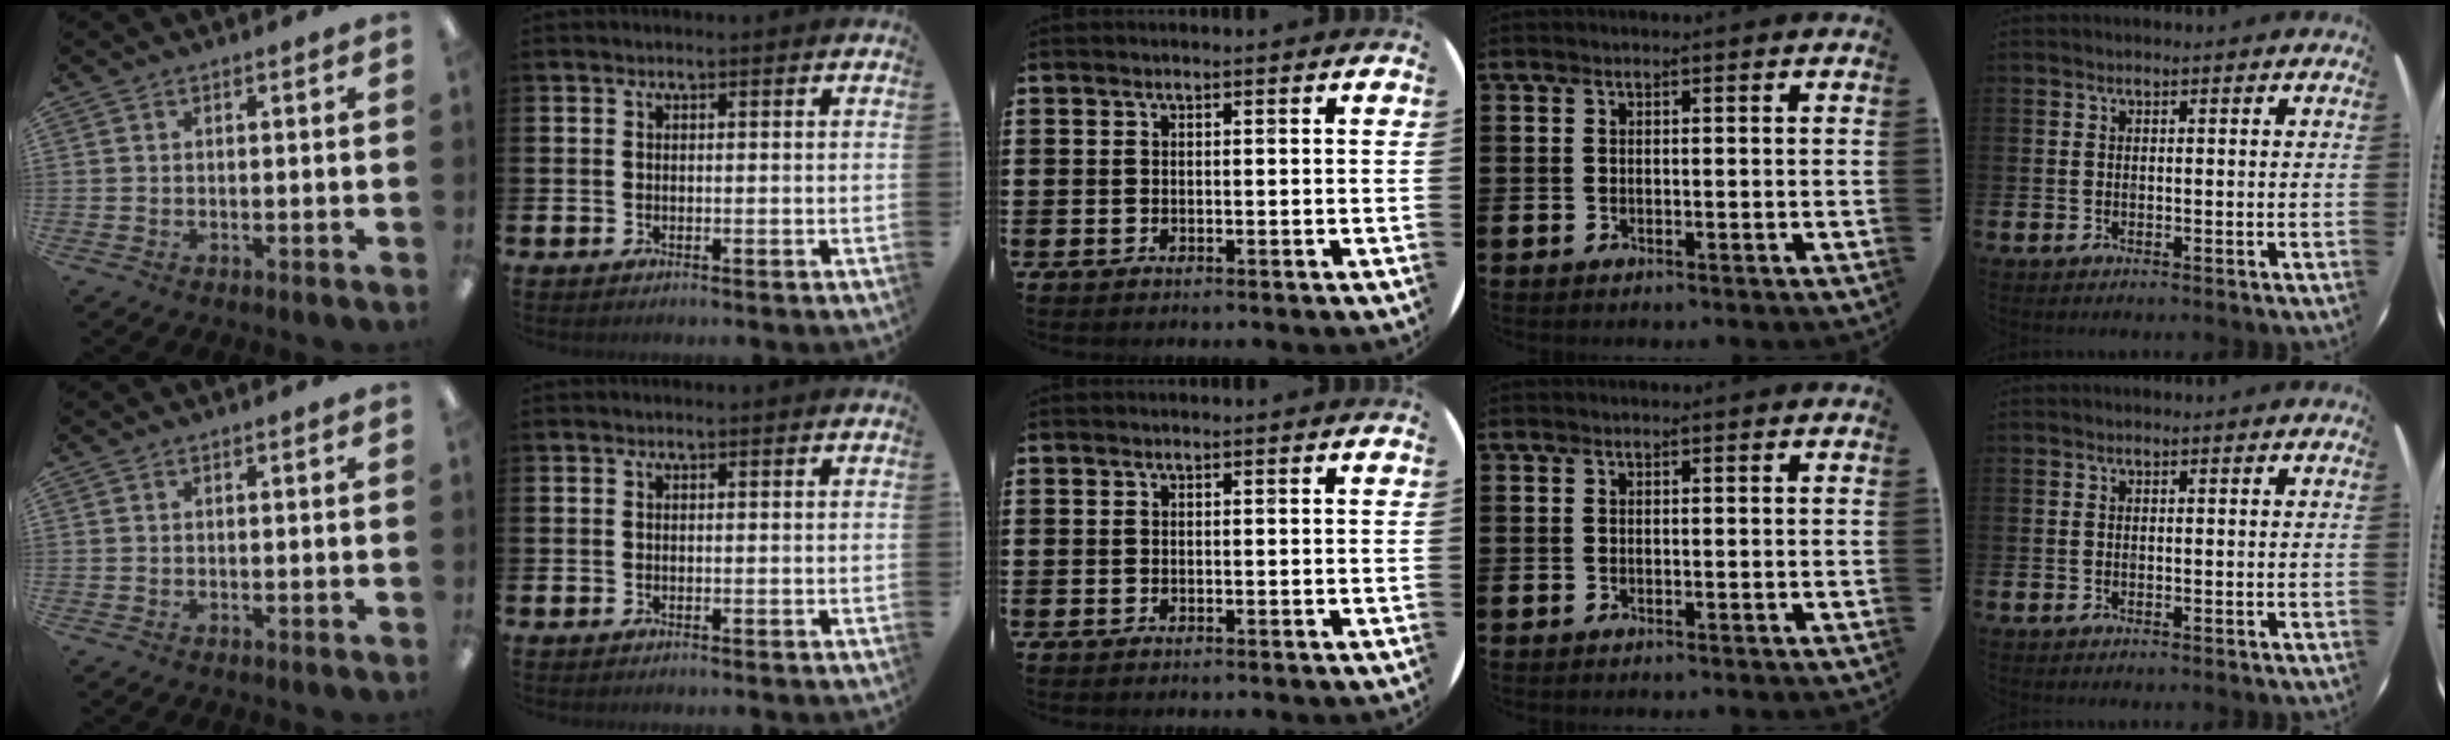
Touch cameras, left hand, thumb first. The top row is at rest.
{}